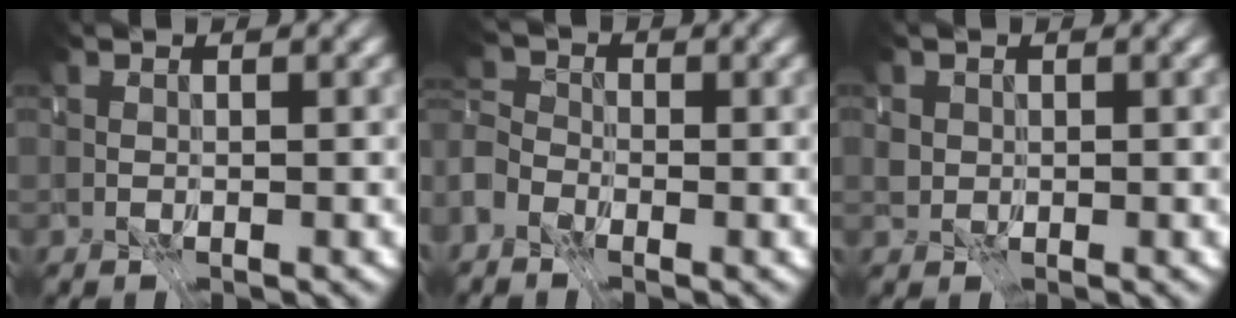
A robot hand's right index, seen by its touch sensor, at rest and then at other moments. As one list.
[{"total": 4.9, "force": [-4.8, 0.7, 0.1], "torque": [0.025, -0.018, -0.085]}, {"total": 1.9, "force": [0.9, 1.6, 0.6], "torque": [-0.007, 0.000, 0.009]}]